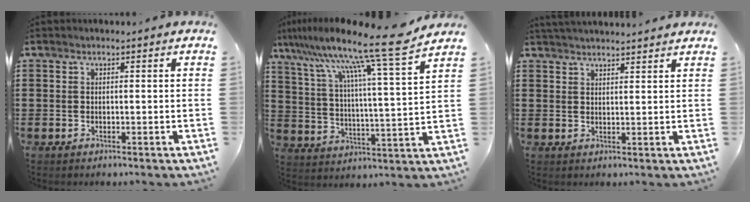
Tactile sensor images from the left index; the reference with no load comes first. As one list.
[{"total": 13.3, "force": [11.4, -0.6, 6.9], "torque": [-0.161, -0.082, 0.180]}, {"total": 2.4, "force": [2.4, -0.1, 0.1], "torque": [-0.010, -0.005, 0.047]}]